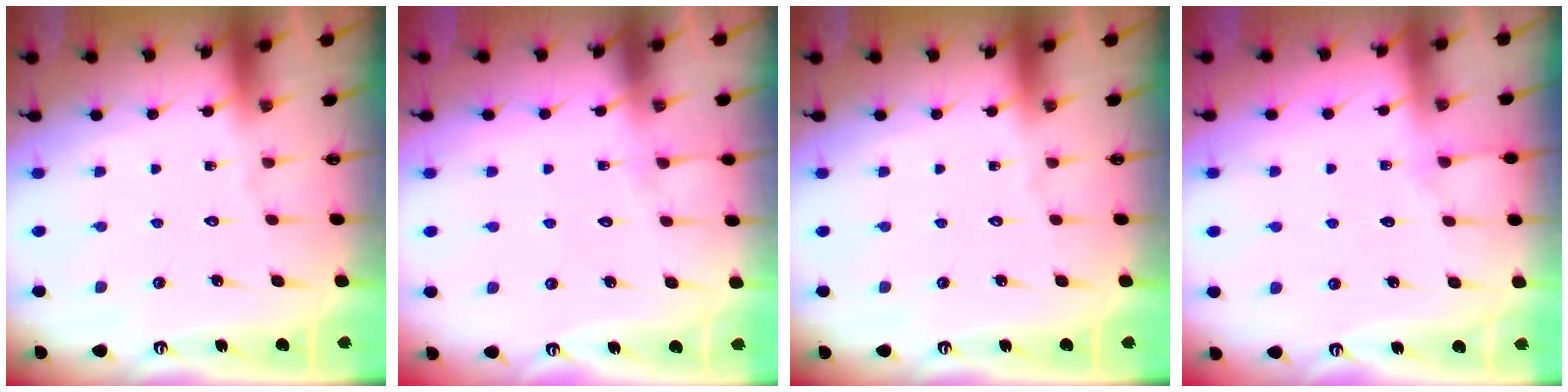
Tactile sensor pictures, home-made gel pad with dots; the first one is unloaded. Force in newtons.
{"total": 5.3, "press": 5.2, "slide": 0.8}
{"total": 0.0}
{"total": 7.7, "press": 7.6, "slide": 0.8}